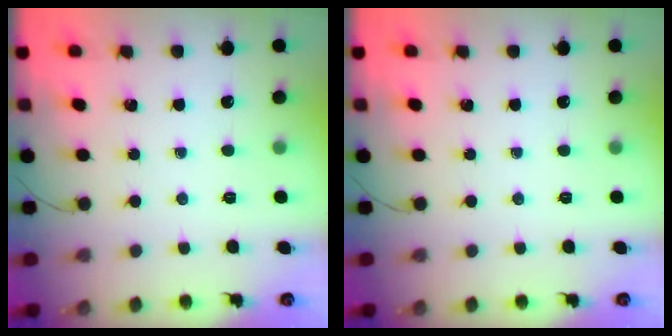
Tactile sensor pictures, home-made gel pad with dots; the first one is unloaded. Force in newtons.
{"total": 0.0}